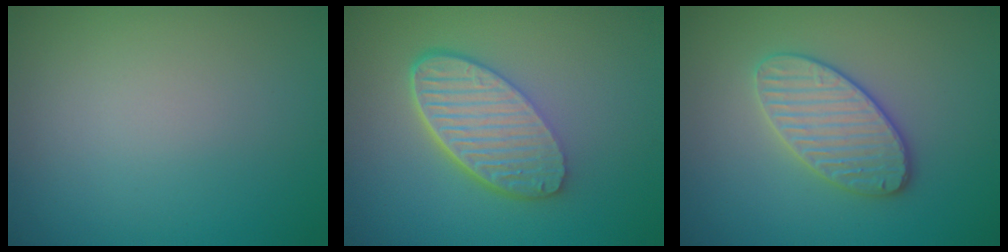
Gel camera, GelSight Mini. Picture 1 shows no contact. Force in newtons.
{"total": 6.0, "press": 4.3, "slide": 4.2}
{"total": 3.7, "press": 3.5, "slide": 1.2}